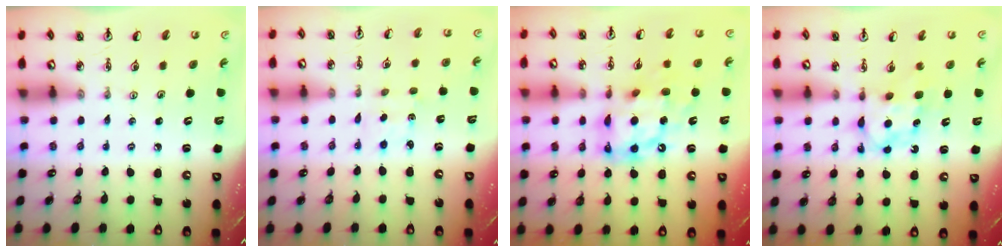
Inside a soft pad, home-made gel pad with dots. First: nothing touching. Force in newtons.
{"total": 1.7, "press": 1.6, "slide": 0.5}
{"total": 15.1, "press": 15.1, "slide": 1.3}
{"total": 7.0, "press": 7.0, "slide": 0.5}